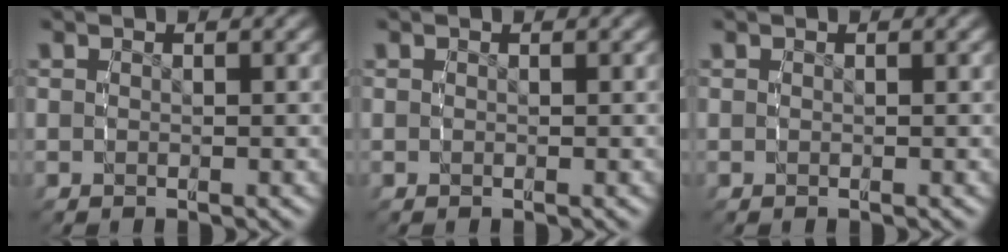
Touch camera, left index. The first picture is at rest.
{"total": 0.0}
{"total": 0.0}